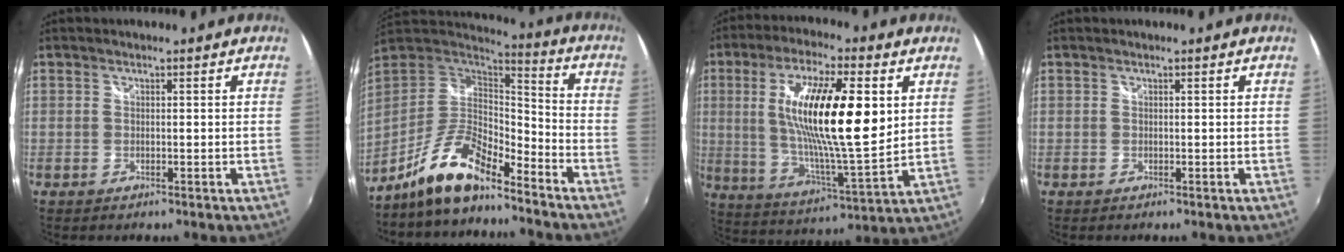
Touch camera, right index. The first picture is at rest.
{"total": 14.2, "force": [-10.8, 3.6, 8.5], "torque": [-0.181, 0.001, -0.205]}
{"total": 20.5, "force": [4.4, 4.7, 19.5], "torque": [-0.350, -0.003, 0.079]}
{"total": 0.0}